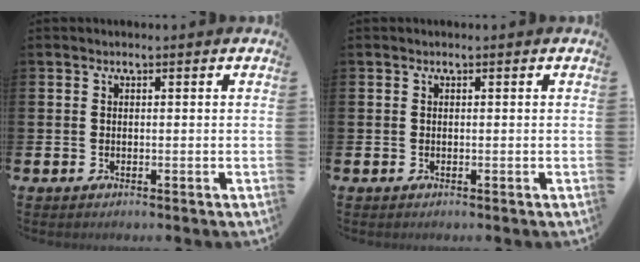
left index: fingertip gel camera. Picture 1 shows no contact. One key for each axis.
{"total": 0.0}